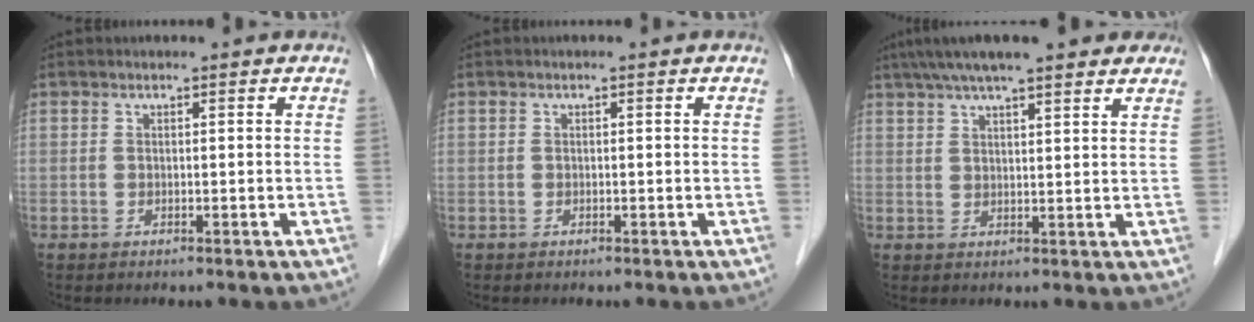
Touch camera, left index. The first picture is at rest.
{"total": 0.0}
{"total": 14.3, "force": [11.3, 2.4, 8.3], "torque": [-0.133, 0.045, 0.159]}